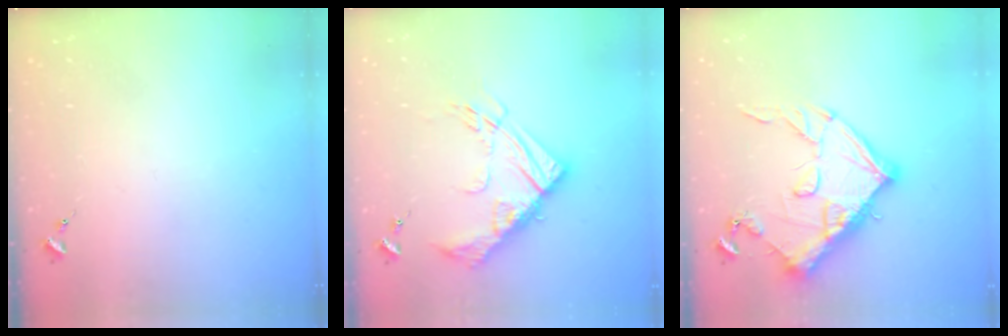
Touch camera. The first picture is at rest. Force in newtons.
{"total": 17.2, "press": 17.1, "slide": 1.6}
{"total": 15.4, "press": 15.4, "slide": 0.9}